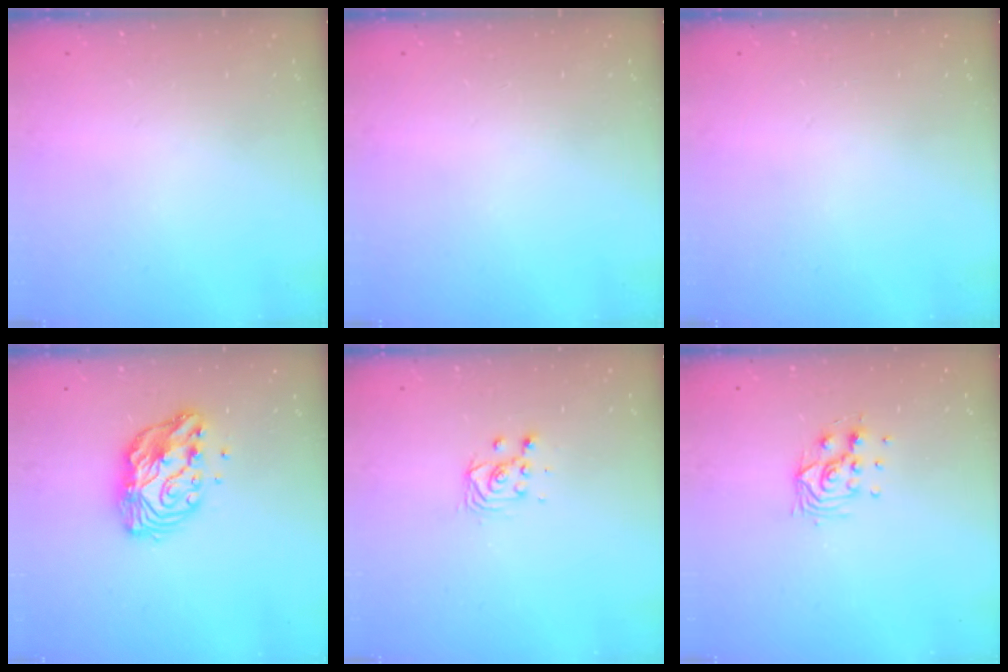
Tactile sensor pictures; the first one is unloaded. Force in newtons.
{"total": 0.0}
{"total": 0.0}
{"total": 11.3, "press": 11.3, "slide": 1.0}
{"total": 3.5, "press": 3.5, "slide": 0.2}
{"total": 8.3, "press": 8.3, "slide": 0.7}